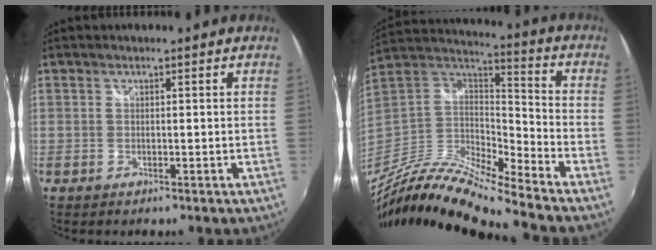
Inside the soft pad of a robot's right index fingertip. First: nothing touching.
{"total": 18.3, "force": [-15.1, 1.7, 10.1], "torque": [-0.198, -0.020, -0.300]}